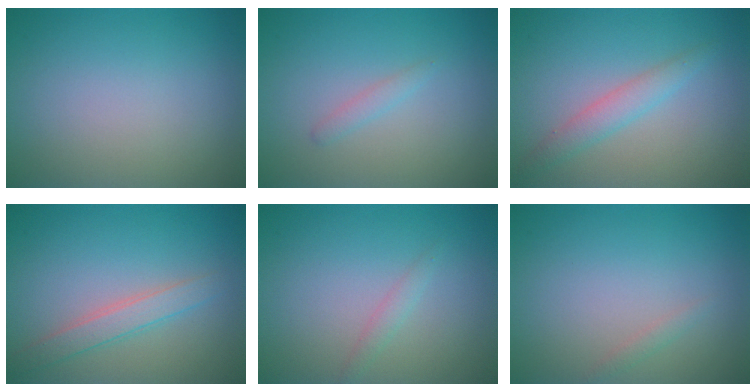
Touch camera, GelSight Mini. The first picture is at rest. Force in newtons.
{"total": 0.9, "press": 0.9, "slide": 0.0}
{"total": 2.3, "press": 2.3, "slide": 0.0}
{"total": 2.3, "press": 2.3, "slide": 0.1}
{"total": 1.0, "press": 1.0, "slide": 0.0}
{"total": 0.7, "press": 0.7, "slide": 0.1}